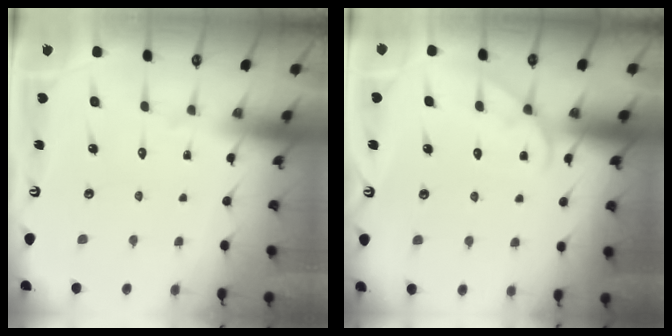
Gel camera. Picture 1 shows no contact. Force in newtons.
{"total": 3.1, "press": 3.0, "slide": 0.3}